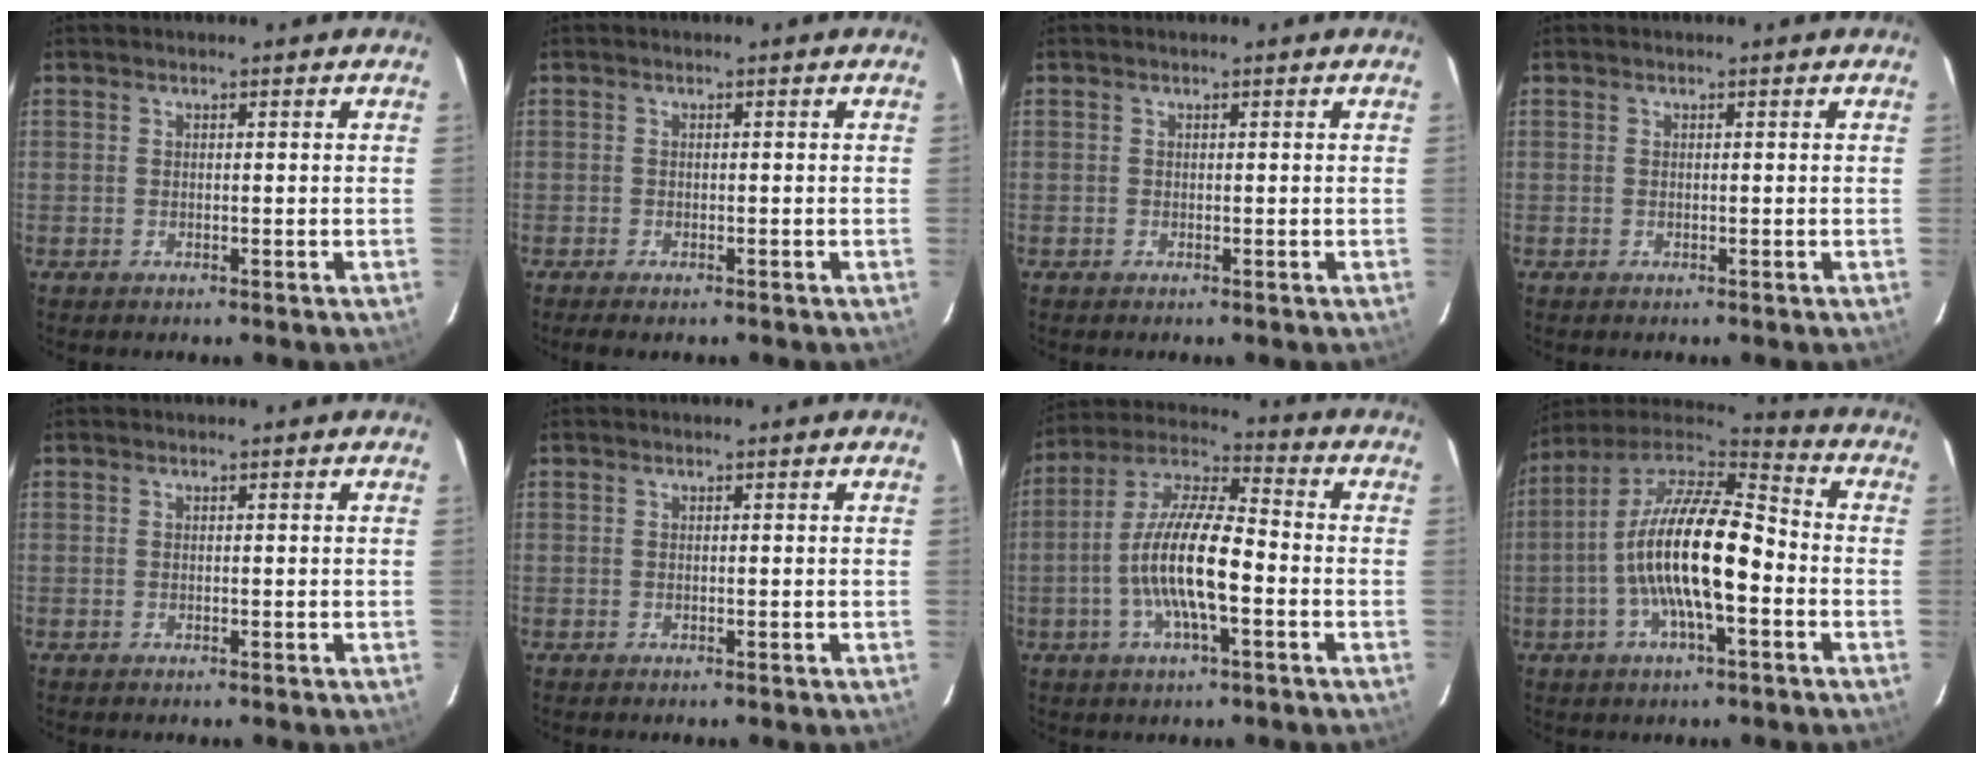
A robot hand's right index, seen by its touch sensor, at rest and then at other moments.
{"total": 2.5, "force": [-2.0, 0.6, 1.3], "torque": [-0.030, -0.009, -0.034]}
{"total": 0.0}
{"total": 0.0}
{"total": 0.0}
{"total": 0.0}
{"total": 13.8, "force": [-3.5, 3.4, 12.9], "torque": [-0.254, 0.001, -0.070]}
{"total": 17.8, "force": [-3.6, 5.4, 16.5], "torque": [-0.306, 0.000, -0.076]}